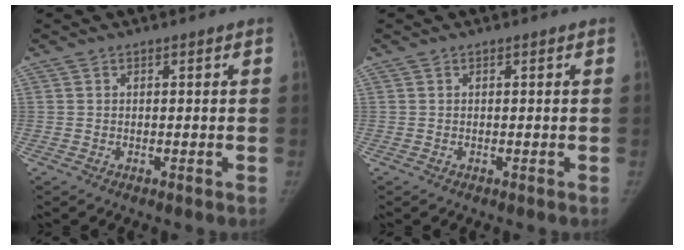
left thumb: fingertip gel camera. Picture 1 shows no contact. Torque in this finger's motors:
{"motor_torque": [-0.05, -0.02, 0.34, 0.15, 0.03]}